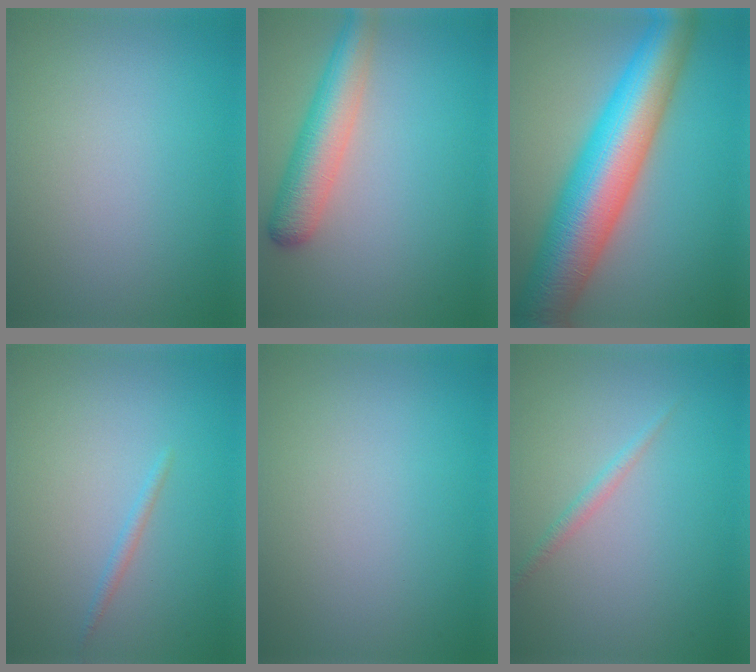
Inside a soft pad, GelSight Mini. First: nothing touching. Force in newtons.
{"total": 5.0, "press": 5.0, "slide": 0.2}
{"total": 12.6, "press": 12.6, "slide": 0.2}
{"total": 0.8, "press": 0.8, "slide": 0.1}
{"total": 0.0}
{"total": 1.1, "press": 1.1, "slide": 0.0}